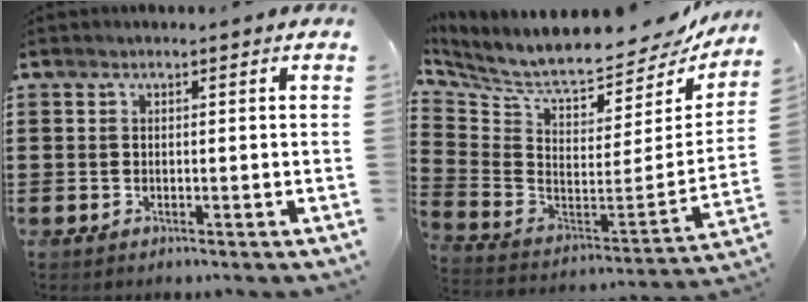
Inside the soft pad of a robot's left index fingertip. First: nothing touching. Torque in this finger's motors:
{"motor_torque": [2.14, 0.00, 1.05, 0.21]}